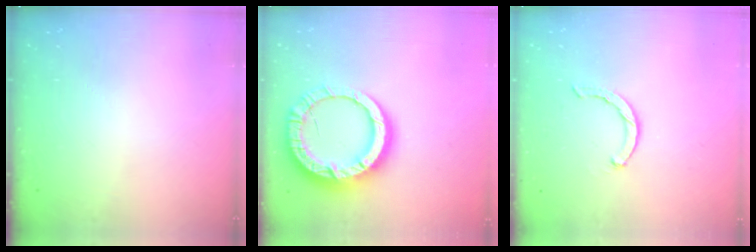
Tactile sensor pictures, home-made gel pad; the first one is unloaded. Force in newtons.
{"total": 18.6, "press": 18.5, "slide": 1.6}
{"total": 1.8, "press": 1.8, "slide": 0.4}